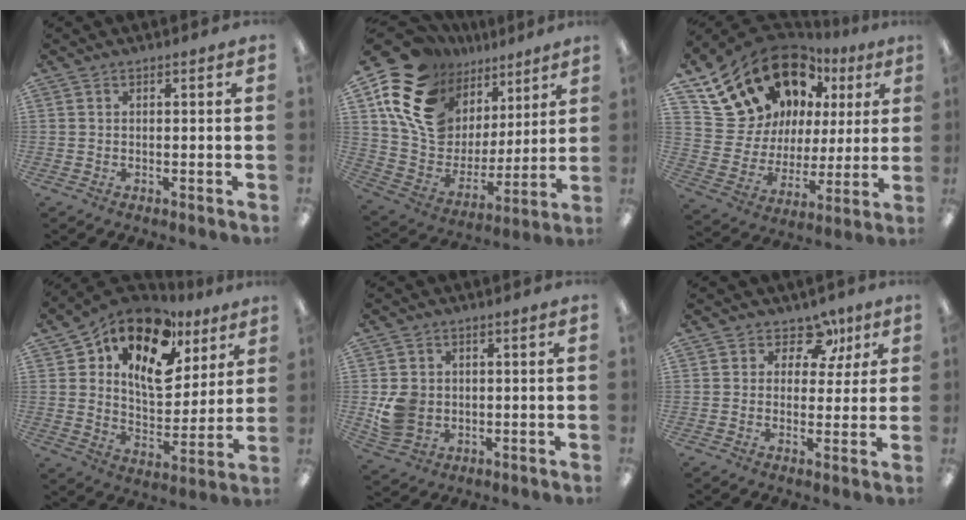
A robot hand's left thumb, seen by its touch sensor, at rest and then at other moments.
{"total": 19.1, "force": [11.5, 12.7, 8.4], "torque": [-0.164, -0.066, 0.222]}
{"total": 20.6, "force": [13.5, 13.6, 7.7], "torque": [-0.143, -0.084, 0.269]}
{"total": 18.3, "force": [10.8, 9.7, 11.2], "torque": [-0.179, -0.054, 0.187]}
{"total": 7.2, "force": [-0.2, 6.5, 3.2], "torque": [-0.060, 0.012, 0.001]}
{"total": 8.1, "force": [4.0, 6.1, 3.7], "torque": [-0.046, -0.014, 0.070]}